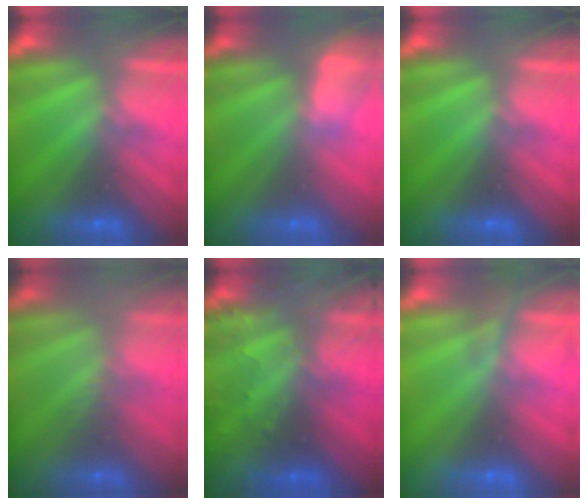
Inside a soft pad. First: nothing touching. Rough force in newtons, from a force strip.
{"total": 3.0}
{"total": 0.0}
{"total": 2.4}
{"total": 7.9}
{"total": 2.3}